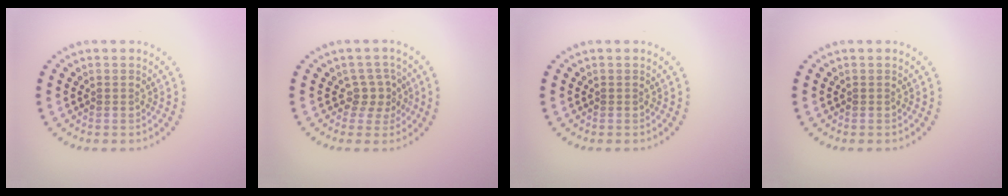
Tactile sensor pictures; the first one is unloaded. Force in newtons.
{"total": 2.2, "press": 1.7, "slide": 1.4}
{"total": 0.0}
{"total": 0.0}